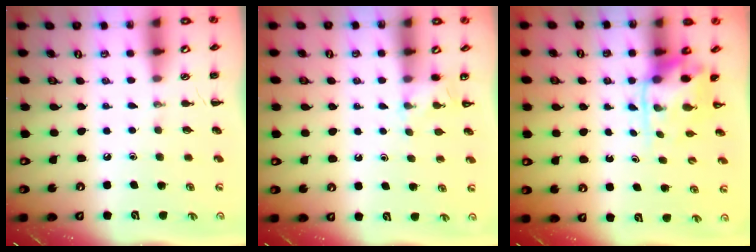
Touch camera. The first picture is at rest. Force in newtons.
{"total": 4.0, "press": 3.9, "slide": 1.1}
{"total": 3.5, "press": 3.4, "slide": 0.7}